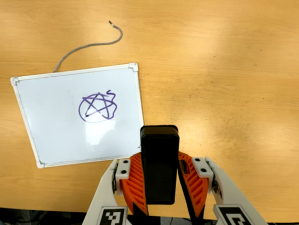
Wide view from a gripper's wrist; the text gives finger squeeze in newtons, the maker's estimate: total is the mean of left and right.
{"total": 8.3, "left": 6.7, "right": 9.9}